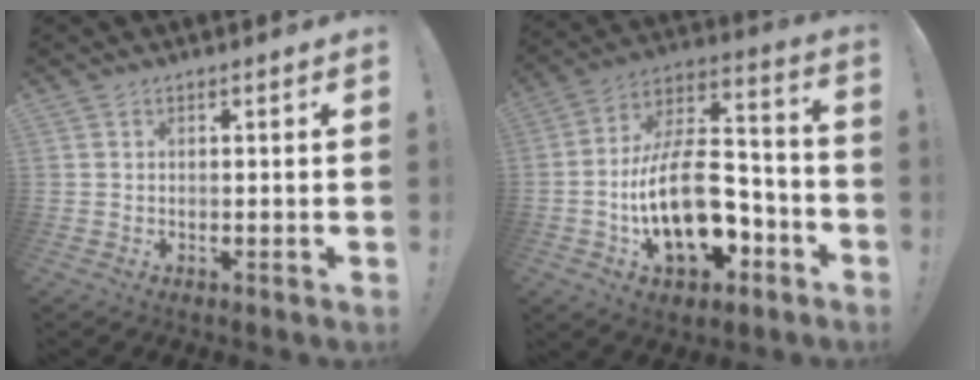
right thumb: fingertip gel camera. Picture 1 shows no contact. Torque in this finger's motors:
{"motor_torque": [1.83, 2.49, 1.56, -1.21, 0.19]}